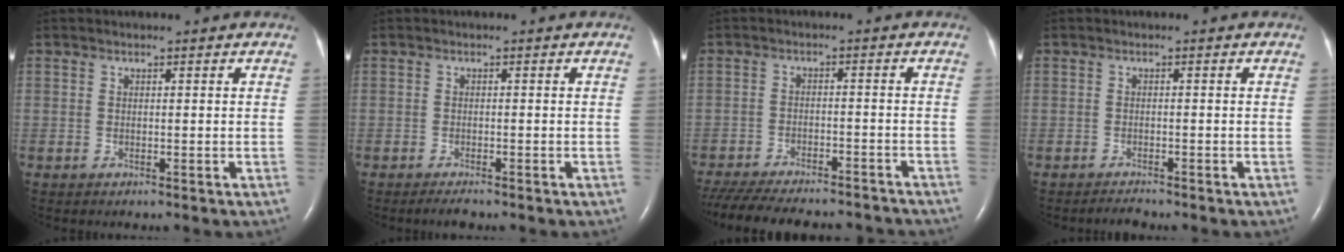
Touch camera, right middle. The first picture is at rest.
{"total": 1.6, "force": [-1.3, 0.2, 0.8], "torque": [-0.022, -0.004, -0.020]}
{"total": 21.5, "force": [-19.0, 5.0, 8.7], "torque": [-0.198, -0.029, -0.258]}
{"total": 1.2, "force": [-1.2, 0.0, 0.2], "torque": [-0.010, -0.006, -0.015]}